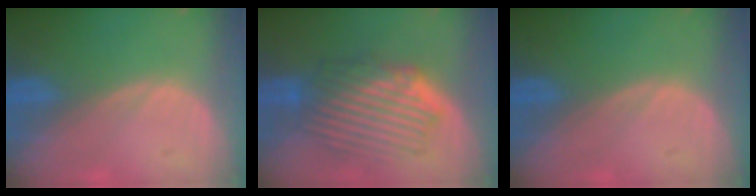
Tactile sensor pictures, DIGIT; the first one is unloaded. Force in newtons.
{"total": 8.4, "press": 7.9, "slide": 3.0}
{"total": 0.0}